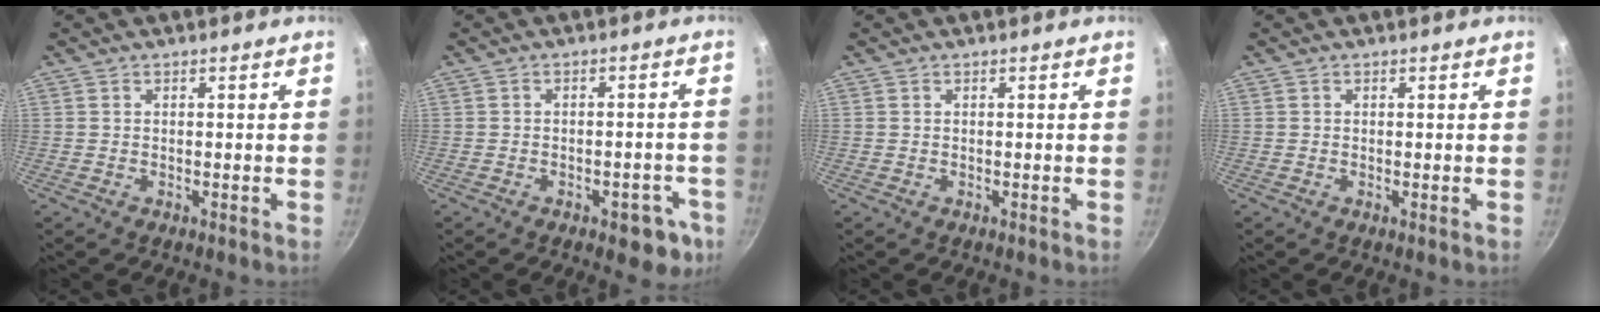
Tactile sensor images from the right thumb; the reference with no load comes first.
{"total": 7.5, "force": [-3.4, 4.0, 5.3], "torque": [-0.034, 0.022, -0.033]}
{"total": 0.0}
{"total": 0.0}